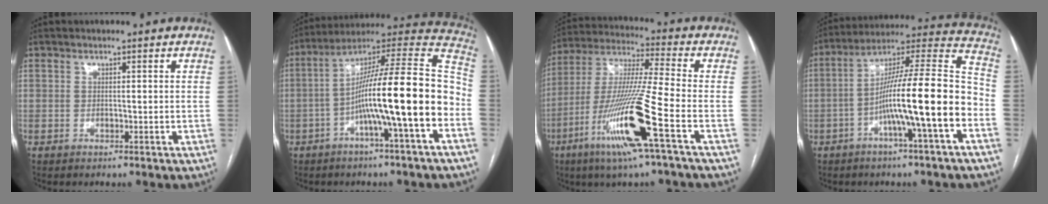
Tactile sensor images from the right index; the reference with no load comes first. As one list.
[{"total": 19.9, "force": [-5.1, 0.3, 19.2], "torque": [-0.286, 0.027, -0.089]}, {"total": 16.6, "force": [-6.9, -1.1, 15.1], "torque": [-0.311, -0.023, -0.134]}, {"total": 17.7, "force": [-5.4, 0.1, 16.8], "torque": [-0.273, 0.019, -0.095]}]